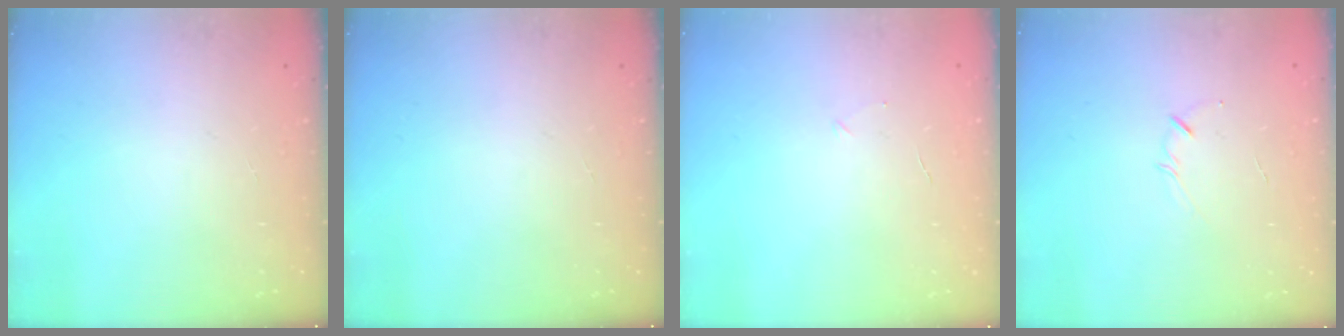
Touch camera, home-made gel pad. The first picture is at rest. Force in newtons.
{"total": 0.0}
{"total": 2.5, "press": 2.3, "slide": 0.8}
{"total": 2.4, "press": 2.3, "slide": 0.5}